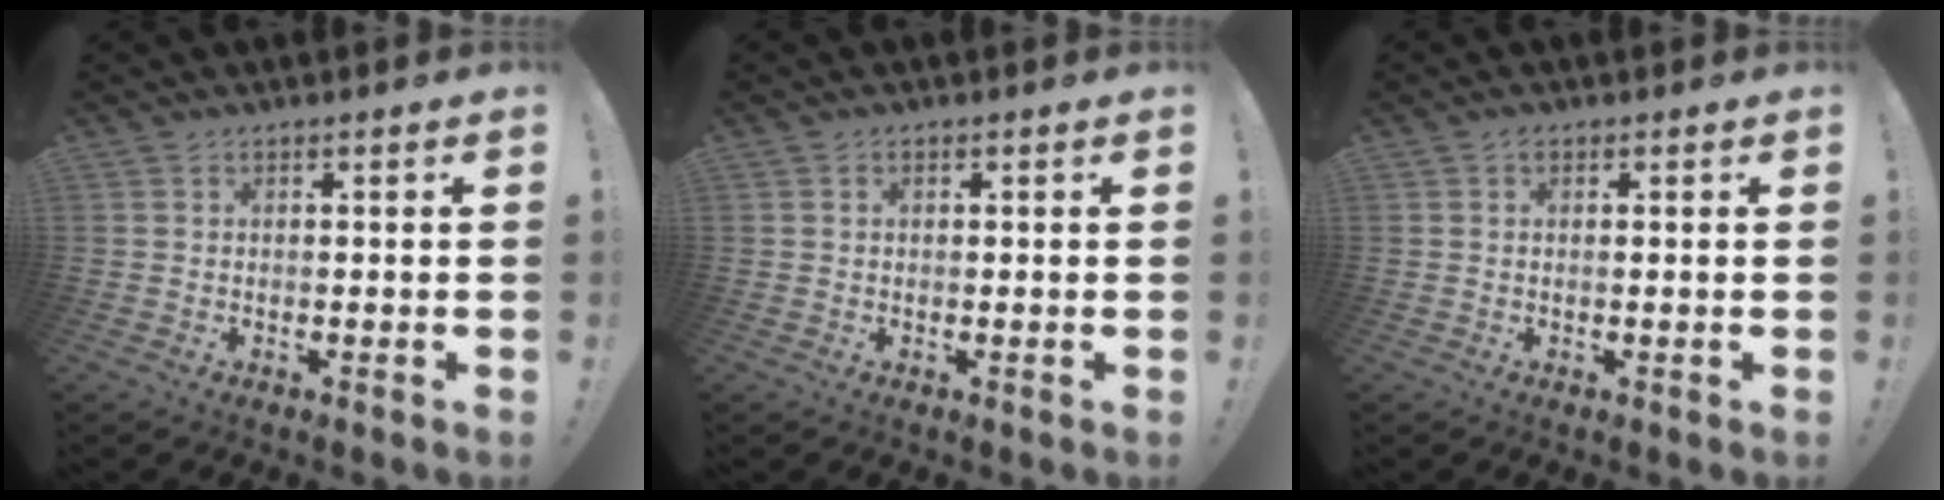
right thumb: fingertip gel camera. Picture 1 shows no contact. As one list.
[{"total": 0.6, "force": [0.2, 0.5, 0.4], "torque": [-0.005, 0.000, 0.003]}, {"total": 0.6, "force": [0.2, 0.3, 0.5], "torque": [0.002, -0.003, 0.001]}]